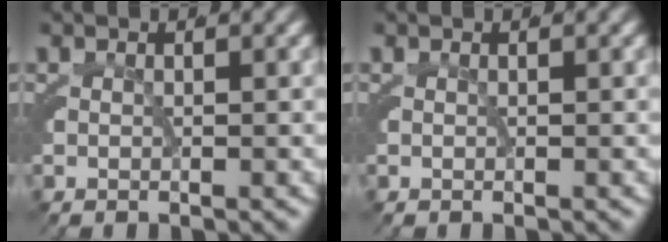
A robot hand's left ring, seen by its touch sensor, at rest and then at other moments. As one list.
[{"total": 0.0}]